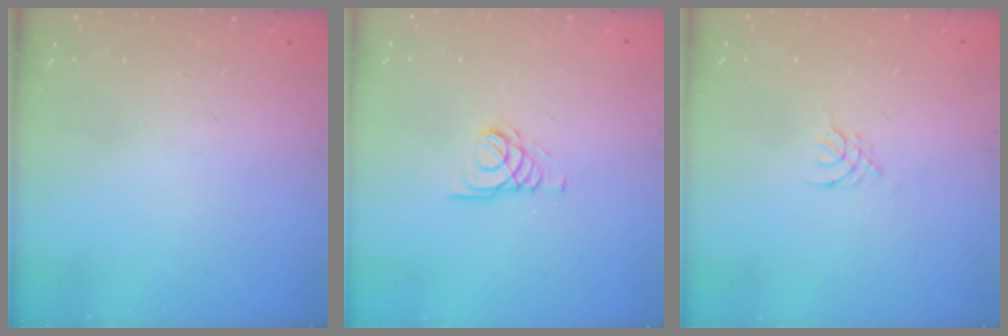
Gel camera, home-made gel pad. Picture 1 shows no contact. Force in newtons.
{"total": 2.1, "press": 2.1, "slide": 0.2}
{"total": 1.2, "press": 1.2, "slide": 0.3}